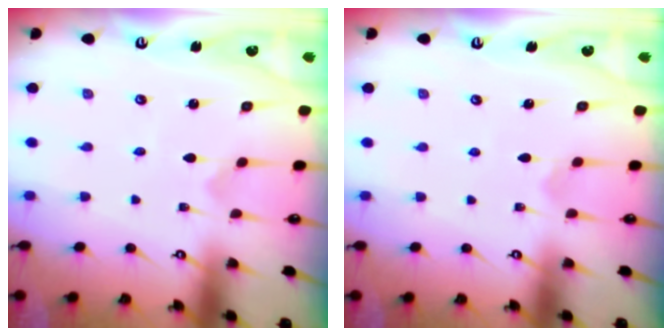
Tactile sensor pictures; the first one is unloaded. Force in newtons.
{"total": 2.8, "press": 2.8, "slide": 0.4}